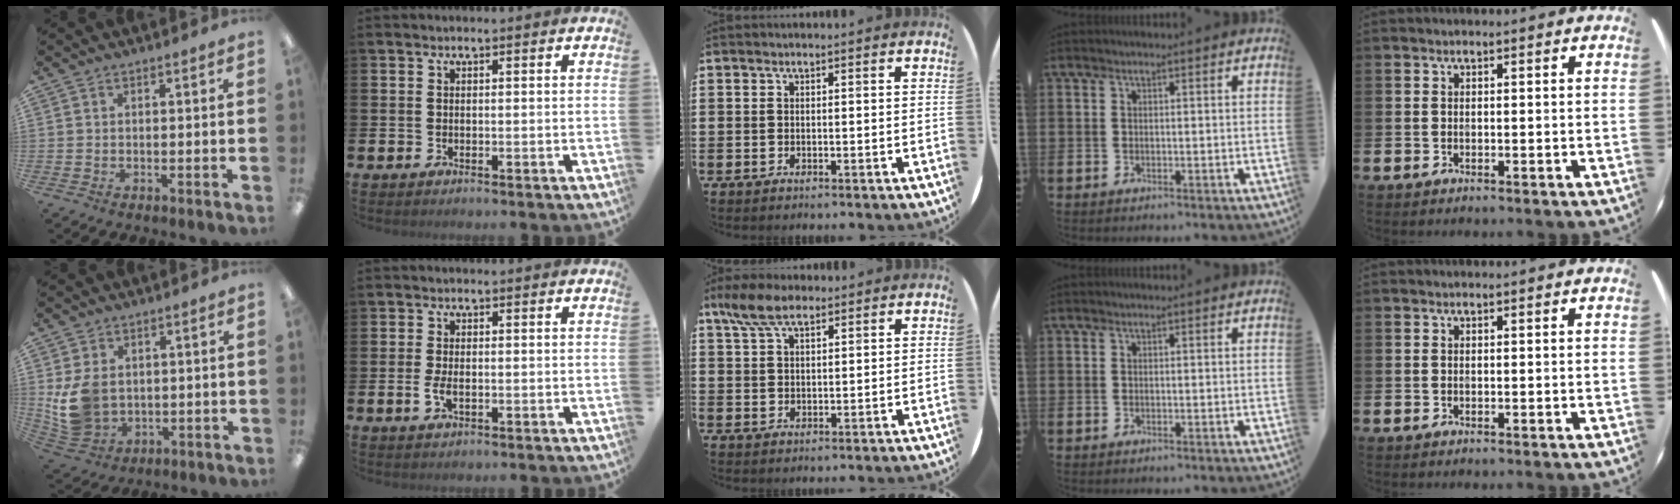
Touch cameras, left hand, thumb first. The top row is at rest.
{"thumb": {"total": 10.0, "force": [1.0, 8.1, 5.8], "torque": [-0.141, 0.011, 0.025]}, "index": {"total": 2.3, "force": [-0.3, 1.1, 2.0], "torque": [-0.030, -0.001, -0.008]}, "middle": {"total": 5.8, "force": [4.2, 2.4, 3.3], "torque": [-0.065, -0.001, 0.076]}}